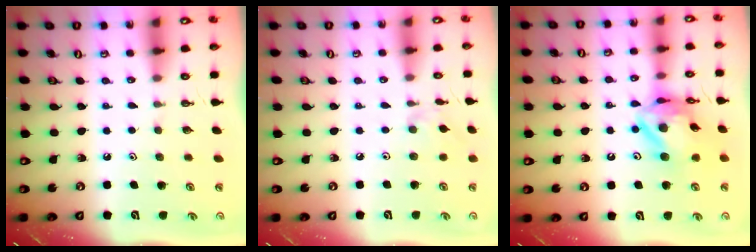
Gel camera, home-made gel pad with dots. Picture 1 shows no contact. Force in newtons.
{"total": 1.6, "press": 1.6, "slide": 0.3}
{"total": 14.0, "press": 14.0, "slide": 1.5}